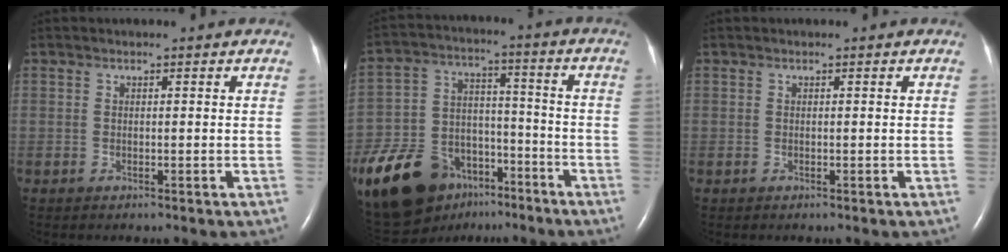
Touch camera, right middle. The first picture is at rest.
{"total": 23.0, "force": [-14.6, 13.7, 11.3], "torque": [-0.291, 0.019, -0.247]}
{"total": 0.0}